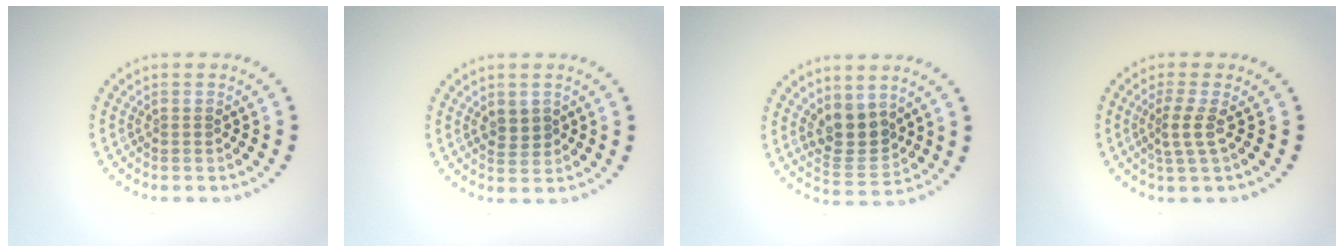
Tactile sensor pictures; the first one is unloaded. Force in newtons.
{"total": 1.3, "press": 1.2, "slide": 0.6}
{"total": 3.6, "press": 3.3, "slide": 1.5}
{"total": 2.1, "press": 1.5, "slide": 1.5}